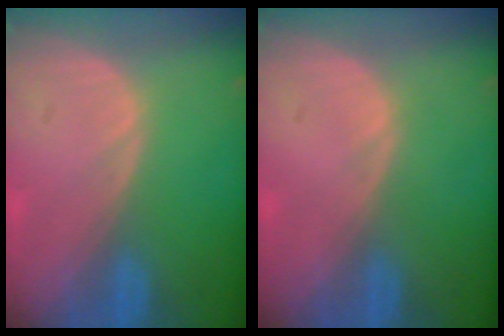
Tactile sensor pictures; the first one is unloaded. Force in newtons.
{"total": 0.0}